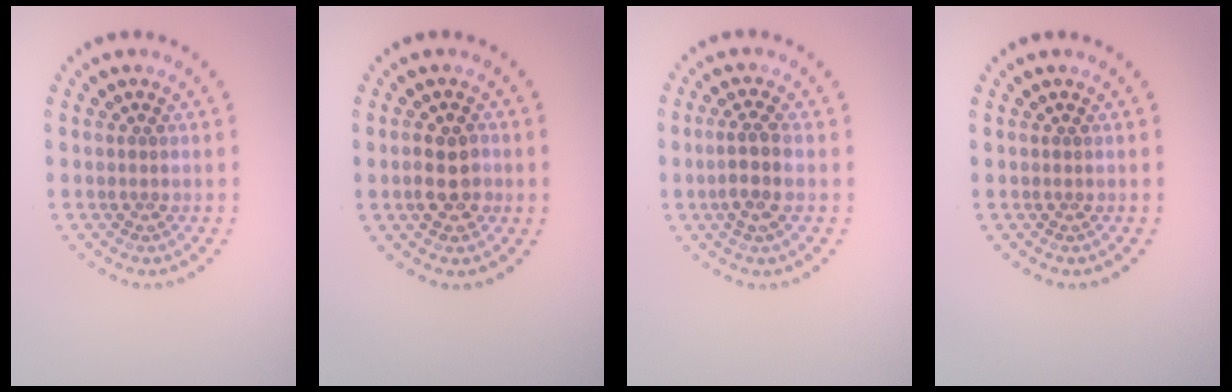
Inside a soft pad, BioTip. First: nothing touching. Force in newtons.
{"total": 2.9, "press": 2.8, "slide": 0.4}
{"total": 2.8, "press": 2.4, "slide": 1.4}
{"total": 0.0}